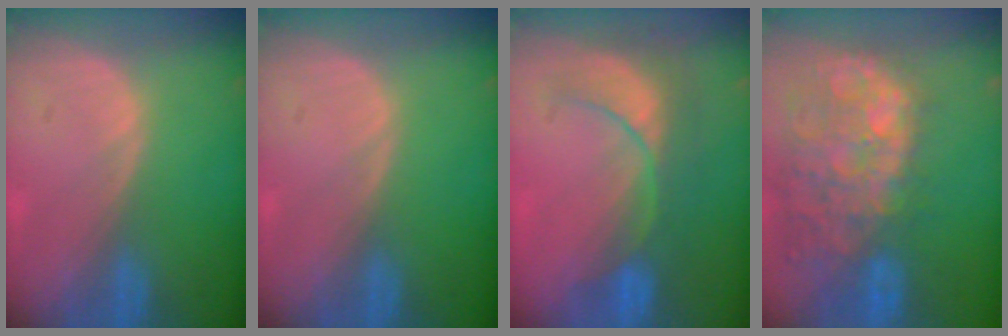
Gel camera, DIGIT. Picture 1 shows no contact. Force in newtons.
{"total": 0.0}
{"total": 8.6, "press": 7.8, "slide": 3.5}
{"total": 14.2, "press": 11.6, "slide": 8.1}